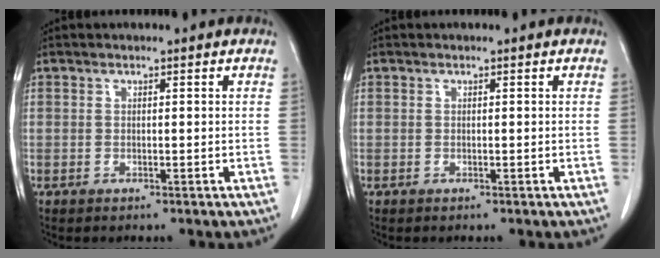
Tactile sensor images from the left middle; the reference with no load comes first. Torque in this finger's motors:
{"motor_torque": [-0.01, -1.76, -0.05, -0.01]}